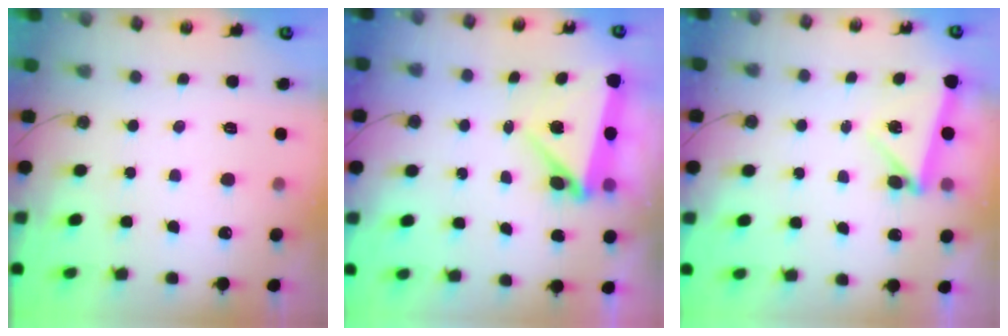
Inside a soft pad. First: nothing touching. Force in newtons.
{"total": 10.5, "press": 4.6, "slide": 9.4}
{"total": 5.6, "press": 5.3, "slide": 1.6}